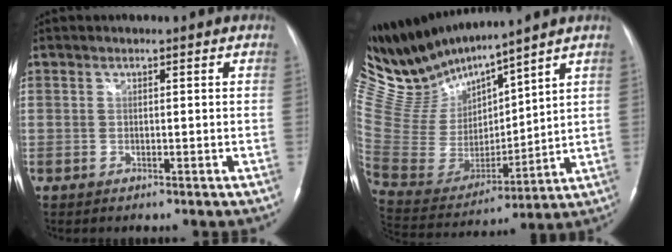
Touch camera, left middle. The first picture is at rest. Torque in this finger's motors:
{"motor_torque": [-0.28, -0.72, -0.09, -0.02]}